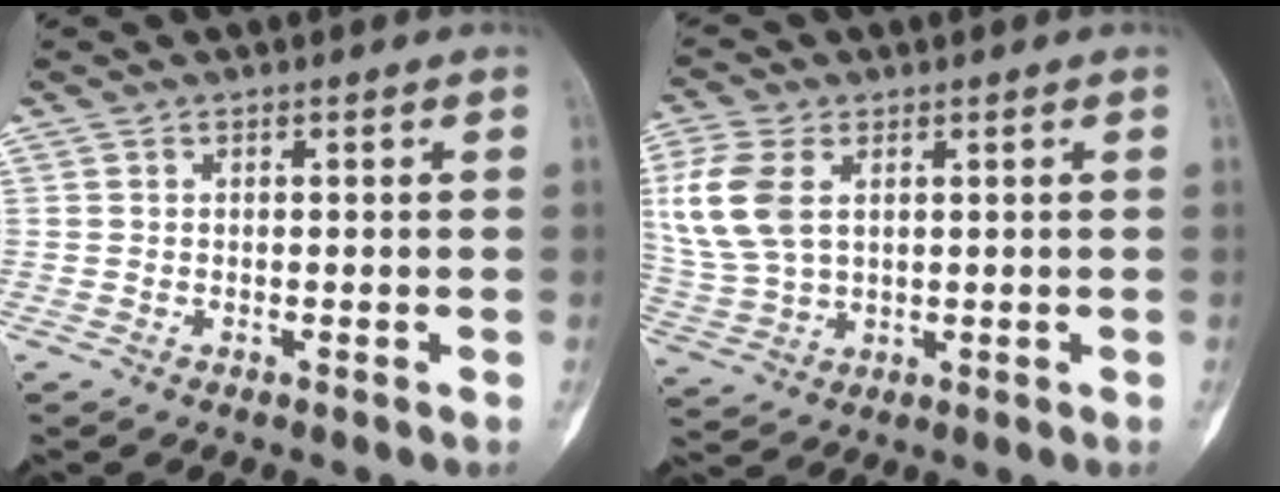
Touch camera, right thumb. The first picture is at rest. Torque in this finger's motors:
{"motor_torque": [0.51, 1.02, 0.95, 0.04, -0.04]}